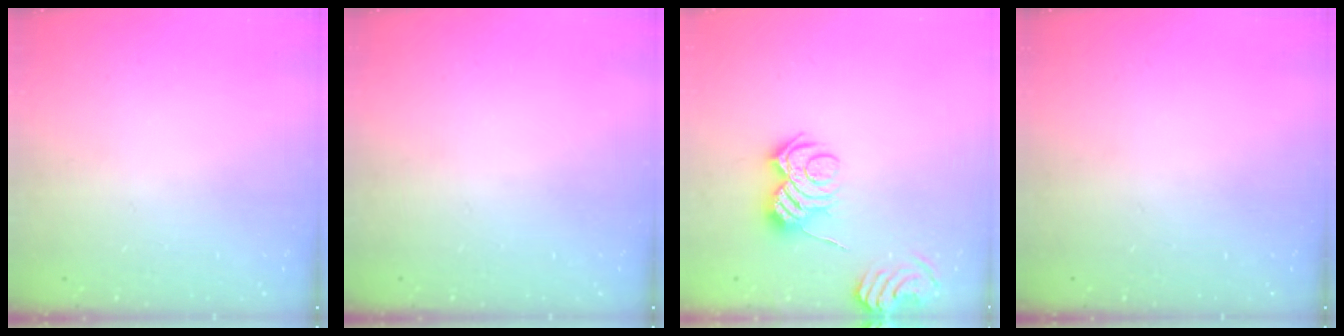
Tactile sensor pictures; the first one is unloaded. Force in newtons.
{"total": 0.0}
{"total": 9.7, "press": 9.6, "slide": 0.8}
{"total": 0.0}